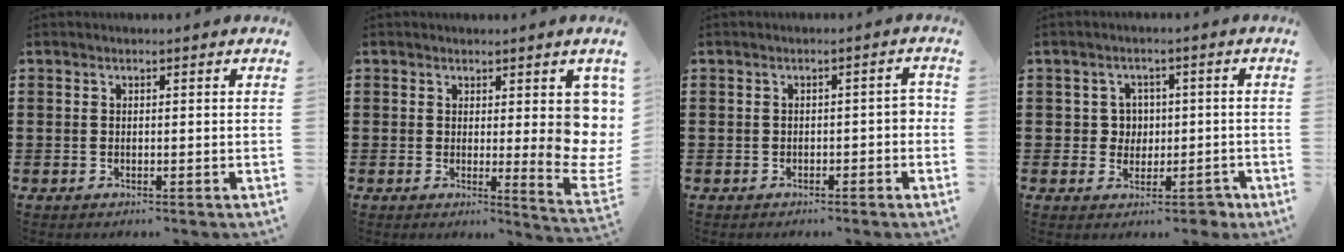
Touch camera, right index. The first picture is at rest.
{"total": 5.9, "force": [2.3, 2.2, 4.9], "torque": [-0.051, -0.027, 0.038]}
{"total": 1.7, "force": [-0.9, 0.9, 1.1], "torque": [-0.023, 0.005, -0.022]}
{"total": 3.3, "force": [-0.6, 3.1, 1.1], "torque": [-0.035, 0.007, -0.015]}